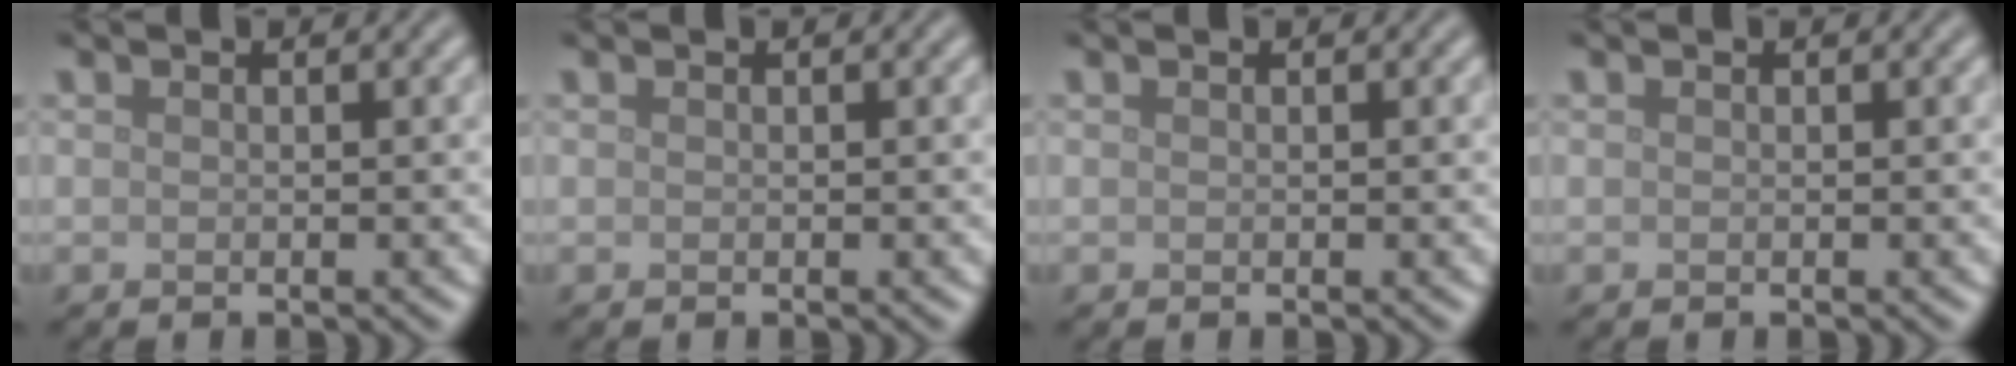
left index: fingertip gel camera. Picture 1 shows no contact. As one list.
[{"total": 0.0}, {"total": 0.0}, {"total": 0.0}]